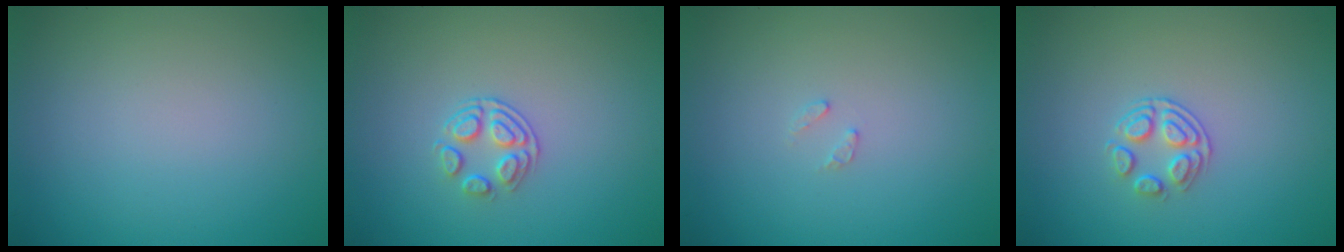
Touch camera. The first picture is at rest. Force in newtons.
{"total": 2.1, "press": 1.4, "slide": 1.5}
{"total": 0.8, "press": 0.7, "slide": 0.1}
{"total": 2.1, "press": 1.4, "slide": 1.5}